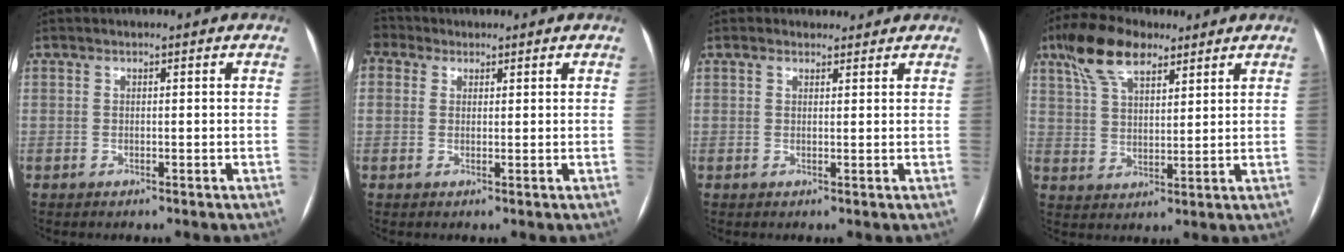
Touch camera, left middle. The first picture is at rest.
{"total": 3.4, "force": [2.0, 2.6, 1.0], "torque": [-0.036, 0.021, 0.046]}
{"total": 2.6, "force": [2.2, 1.3, 0.4], "torque": [-0.008, 0.022, 0.033]}
{"total": 10.0, "force": [6.7, 4.2, 6.2], "torque": [-0.128, 0.027, 0.128]}